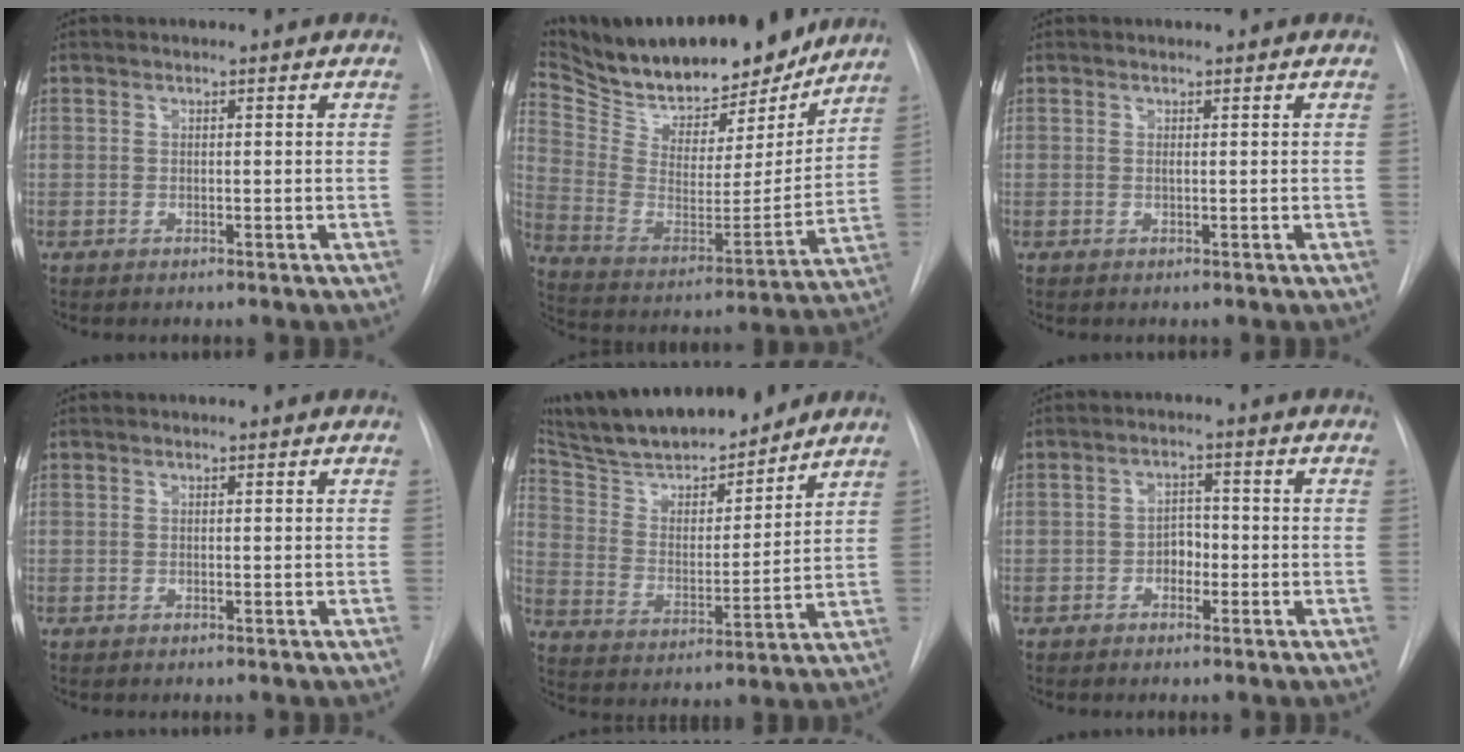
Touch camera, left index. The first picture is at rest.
{"total": 25.1, "force": [21.6, 7.7, 10.1], "torque": [-0.197, -0.016, 0.334]}
{"total": 0.0}
{"total": 0.0}
{"total": 19.4, "force": [17.0, 3.8, 8.7], "torque": [-0.149, 0.008, 0.284]}
{"total": 2.7, "force": [-1.1, 1.9, 1.7], "torque": [-0.021, 0.006, -0.022]}